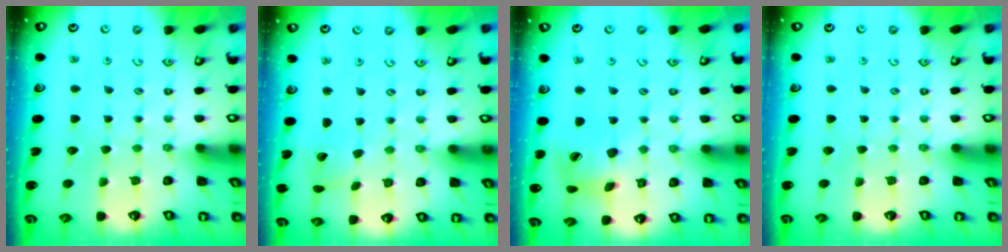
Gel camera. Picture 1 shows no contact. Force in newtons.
{"total": 2.9, "press": 2.9, "slide": 0.1}
{"total": 11.8, "press": 11.7, "slide": 1.4}
{"total": 0.0}